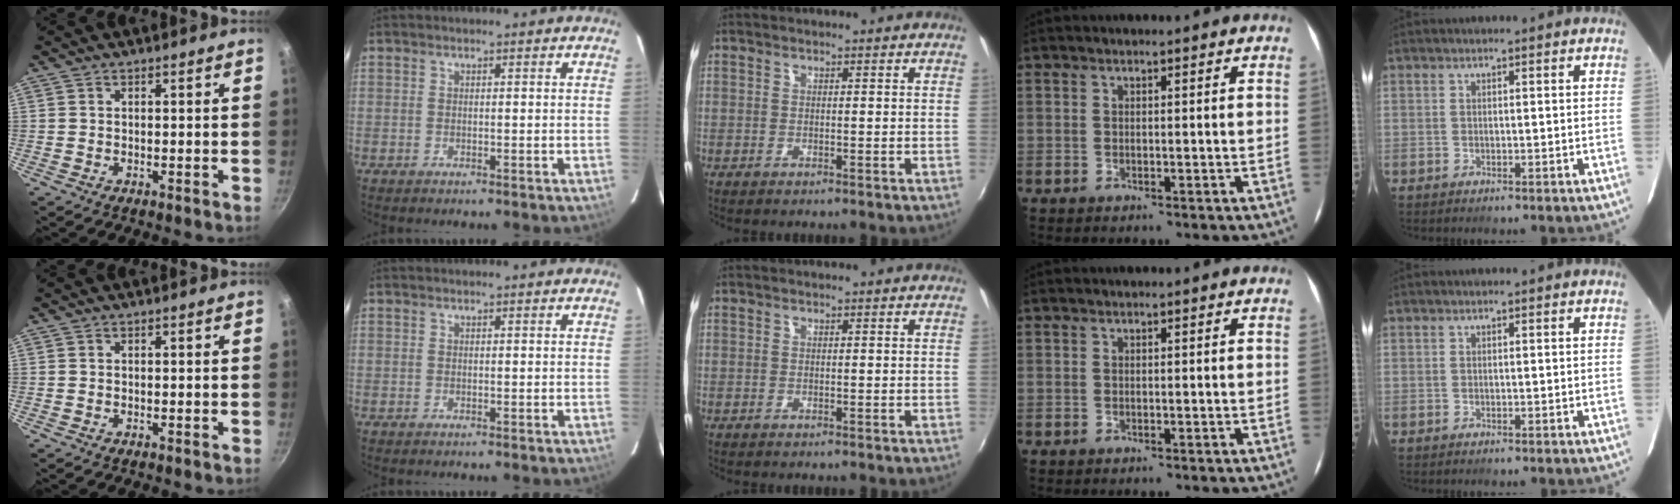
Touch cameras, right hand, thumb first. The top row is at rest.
{}